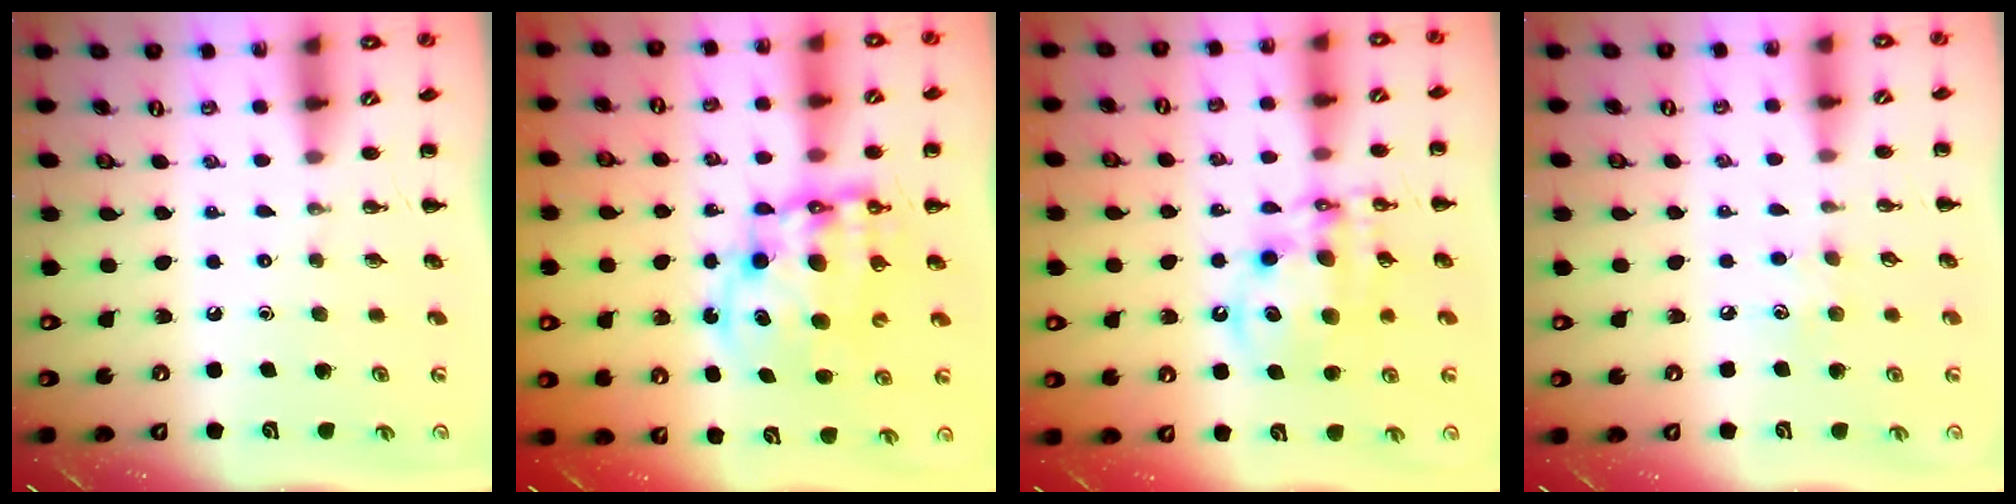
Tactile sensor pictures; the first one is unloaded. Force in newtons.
{"total": 13.2, "press": 12.8, "slide": 3.1}
{"total": 12.8, "press": 12.4, "slide": 3.2}
{"total": 4.8, "press": 4.7, "slide": 1.2}